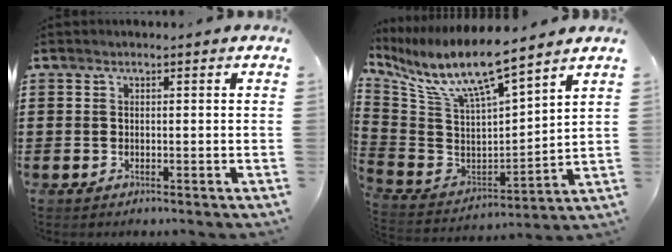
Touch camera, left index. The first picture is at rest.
{"total": 10.0, "force": [7.5, 1.2, 6.6], "torque": [-0.158, -0.054, 0.124]}